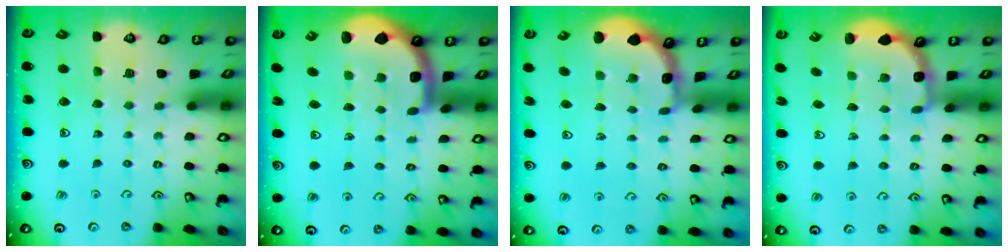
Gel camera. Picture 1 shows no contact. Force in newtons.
{"total": 3.4, "press": 3.4, "slide": 0.4}
{"total": 1.4, "press": 1.4, "slide": 0.1}
{"total": 2.9, "press": 2.5, "slide": 1.4}